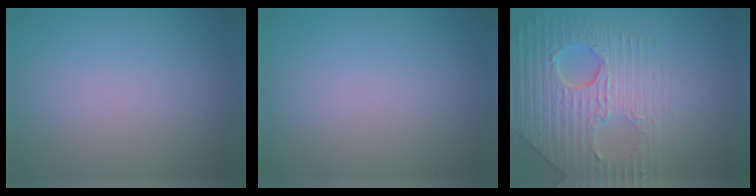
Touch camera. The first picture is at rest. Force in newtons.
{"total": 0.0}
{"total": 7.1, "press": 5.7, "slide": 4.2}